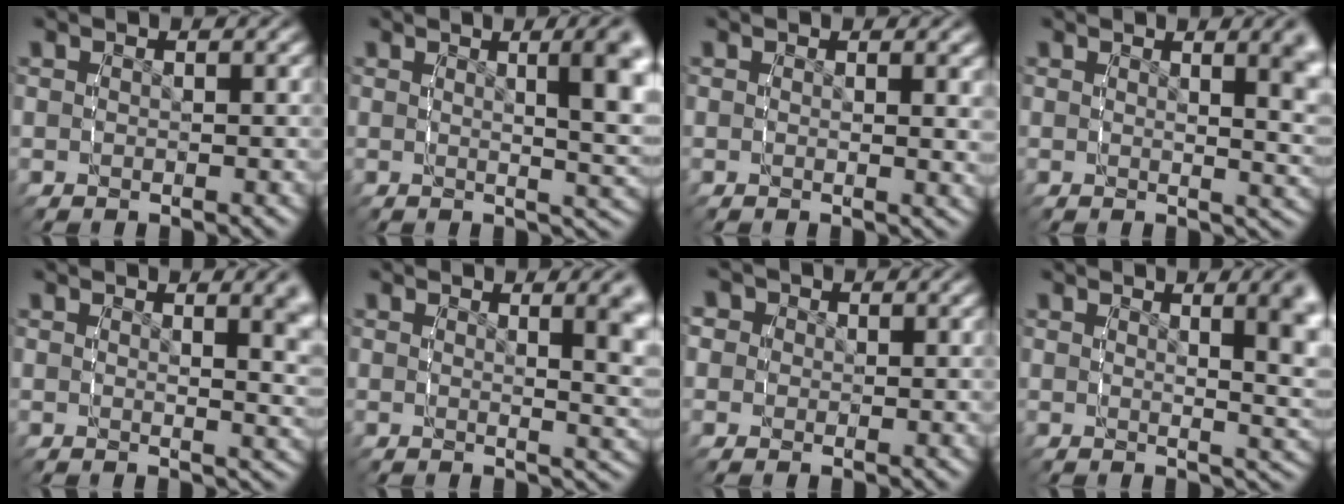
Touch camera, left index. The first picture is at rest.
{"total": 6.4, "force": [2.0, 1.5, 6.0], "torque": [-0.057, 0.008, 0.028]}
{"total": 1.0, "force": [0.4, -0.4, 0.8], "torque": [-0.013, -0.010, 0.009]}
{"total": 4.2, "force": [1.9, 0.6, 3.7], "torque": [-0.027, 0.000, 0.027]}
{"total": 3.4, "force": [1.8, 0.1, 2.9], "torque": [-0.023, -0.004, 0.028]}
{"total": 4.0, "force": [1.5, 0.4, 3.6], "torque": [-0.031, -0.003, 0.023]}
{"total": 4.1, "force": [1.1, 3.7, 1.4], "torque": [-0.035, 0.006, 0.008]}
{"total": 5.1, "force": [1.8, 0.9, 4.7], "torque": [-0.038, 0.001, 0.027]}